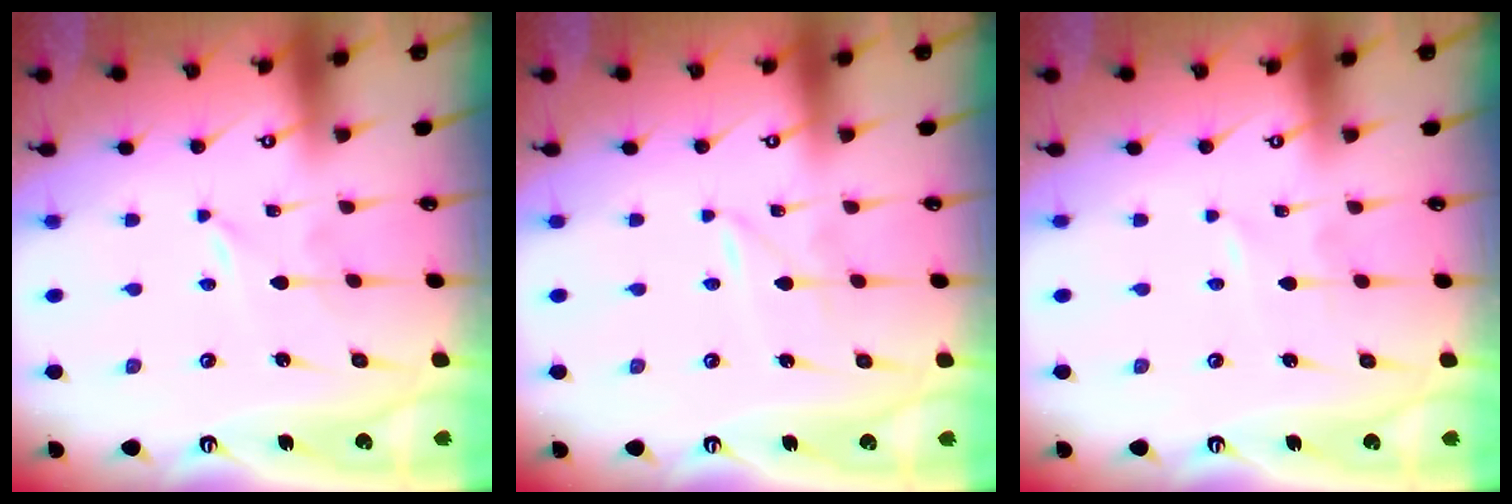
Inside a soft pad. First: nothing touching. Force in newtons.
{"total": 1.1, "press": 1.1, "slide": 0.1}
{"total": 0.7, "press": 0.7, "slide": 0.1}